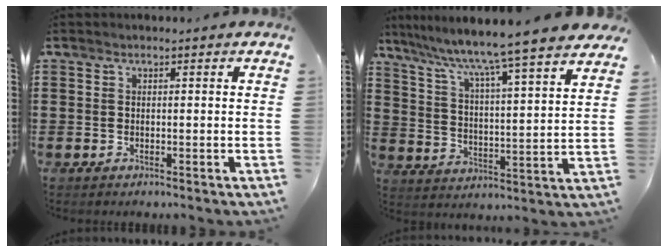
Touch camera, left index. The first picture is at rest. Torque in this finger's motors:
{"motor_torque": [1.05, -0.27, 1.05, 0.21]}